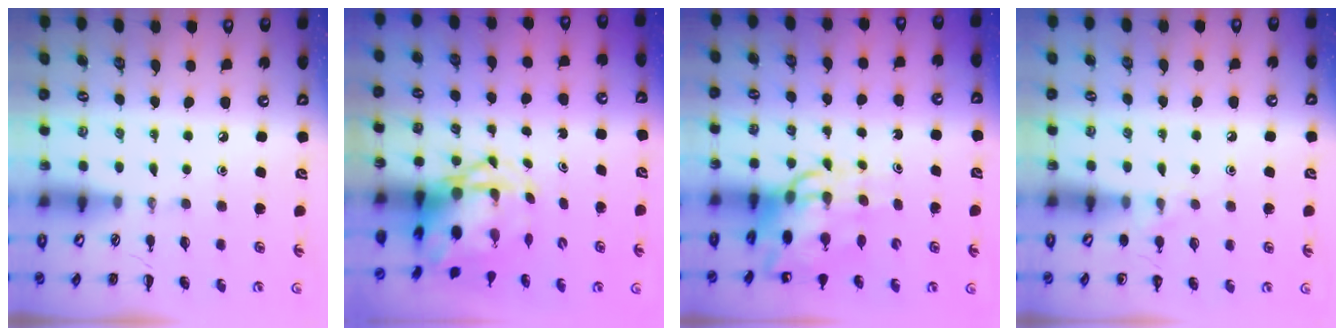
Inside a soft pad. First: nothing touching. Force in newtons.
{"total": 4.7, "press": 4.5, "slide": 1.1}
{"total": 11.1, "press": 10.6, "slide": 3.0}
{"total": 5.3, "press": 4.9, "slide": 2.0}